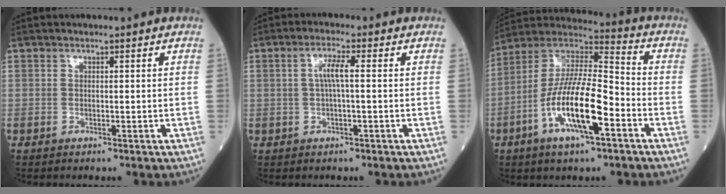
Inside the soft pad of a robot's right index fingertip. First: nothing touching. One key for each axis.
{"total": 3.3, "fx": 0.4, "fy": 0.2, "fz": 3.3, "tx": -0.067, "ty": 0.008, "tz": 0.009}
{"total": 15.4, "fx": -5.5, "fy": 3.3, "fz": 14.0, "tx": -0.271, "ty": 0.001, "tz": -0.101}